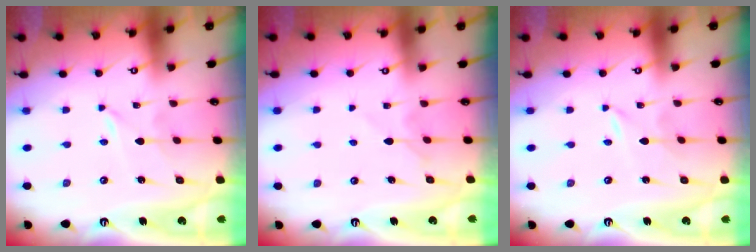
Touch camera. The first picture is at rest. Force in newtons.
{"total": 3.9, "press": 3.9, "slide": 0.6}
{"total": 0.0}